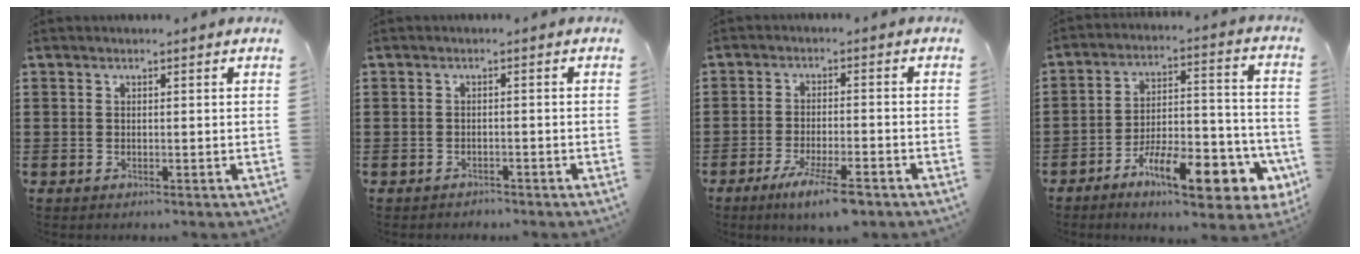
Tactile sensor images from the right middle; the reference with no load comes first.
{"total": 1.0, "force": [-1.0, 0.1, 0.0], "torque": [-0.004, -0.001, -0.021]}
{"total": 6.1, "force": [-4.1, 0.7, 4.4], "torque": [-0.081, -0.011, -0.070]}
{"total": 14.0, "force": [-8.6, 4.7, 9.9], "torque": [-0.154, 0.026, -0.146]}